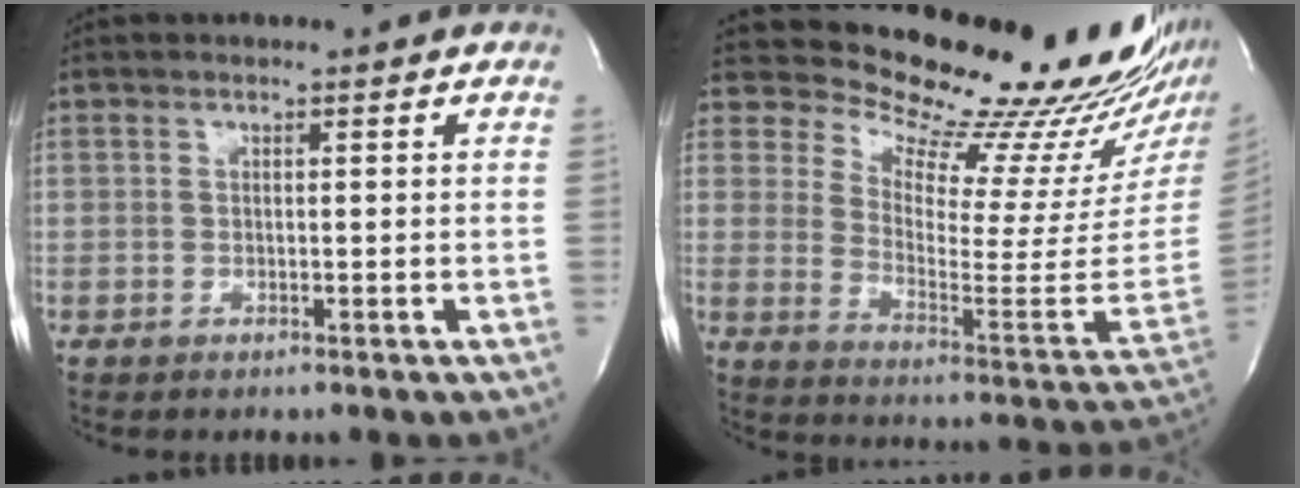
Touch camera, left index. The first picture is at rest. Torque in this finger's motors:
{"motor_torque": [1.10, -1.04, 0.27, 0.02]}